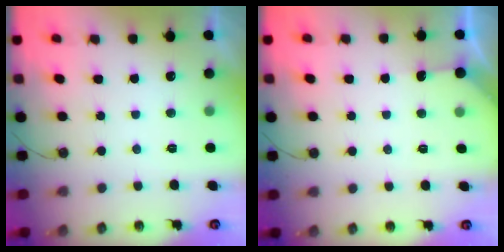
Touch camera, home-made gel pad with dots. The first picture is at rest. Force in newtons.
{"total": 2.9, "press": 2.9, "slide": 0.4}